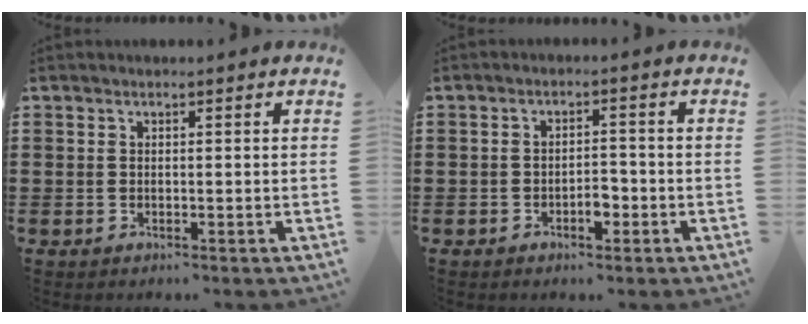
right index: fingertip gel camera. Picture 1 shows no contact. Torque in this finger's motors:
{"motor_torque": [0.96, 0.54, 0.10, 0.01]}